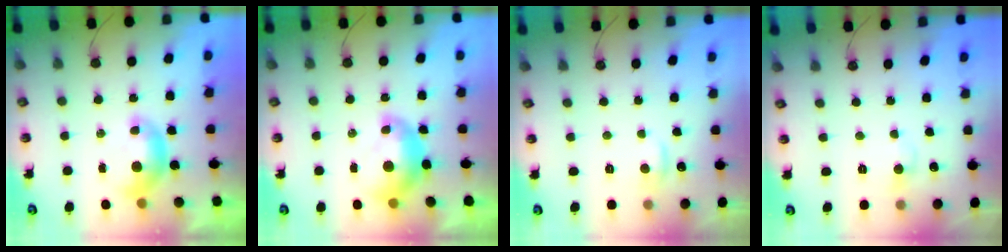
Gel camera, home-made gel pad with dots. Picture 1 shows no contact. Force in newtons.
{"total": 2.4, "press": 2.3, "slide": 0.7}
{"total": 1.0, "press": 0.7, "slide": 0.7}
{"total": 2.8, "press": 2.6, "slide": 0.9}